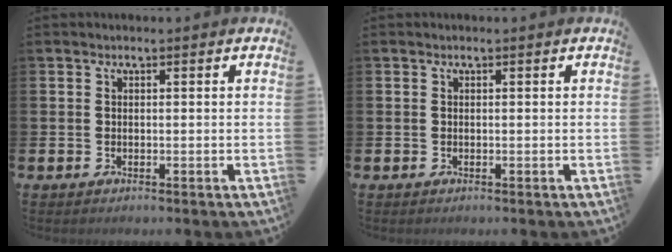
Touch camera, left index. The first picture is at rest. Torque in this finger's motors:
{"motor_torque": [-0.05, -0.19, 0.06, 0.02]}